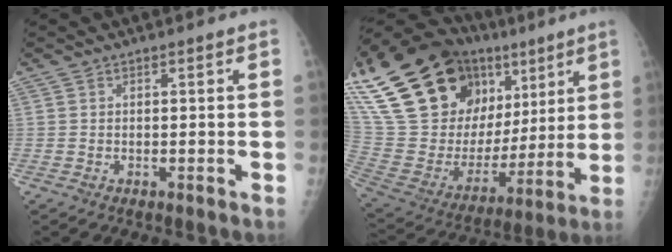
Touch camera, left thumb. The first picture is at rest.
{"total": 37.6, "force": [17.2, 21.0, 26.0], "torque": [-0.476, 0.034, 0.313]}